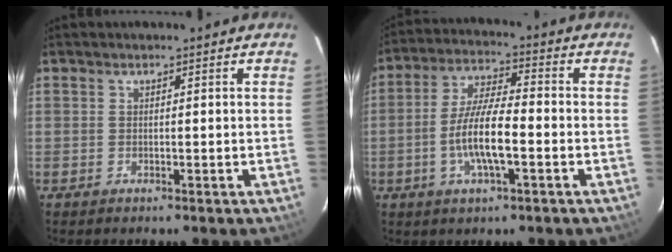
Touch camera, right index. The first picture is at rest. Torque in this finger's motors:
{"motor_torque": [1.40, -0.74, 0.79, 0.21]}